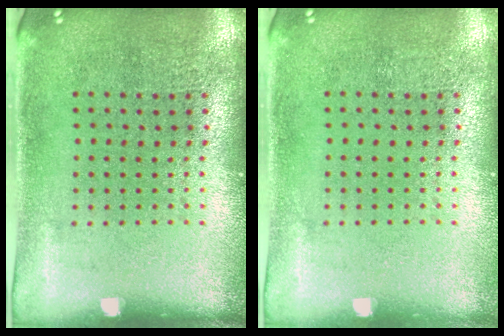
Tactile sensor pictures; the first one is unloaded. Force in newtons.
{"total": 0.0}